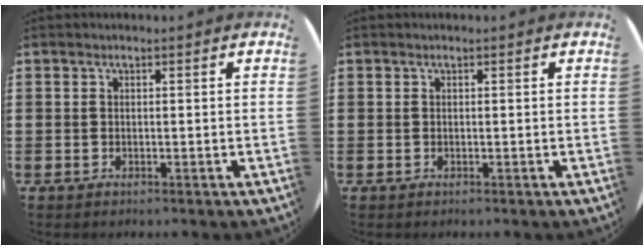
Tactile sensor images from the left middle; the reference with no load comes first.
{"total": 0.0}